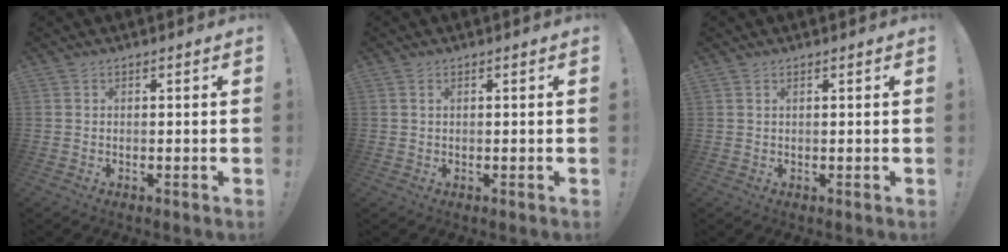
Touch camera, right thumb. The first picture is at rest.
{"total": 0.8, "force": [0.4, 0.3, 0.6], "torque": [-0.017, 0.003, 0.008]}
{"total": 0.7, "force": [0.4, 0.2, 0.5], "torque": [-0.009, 0.000, 0.007]}